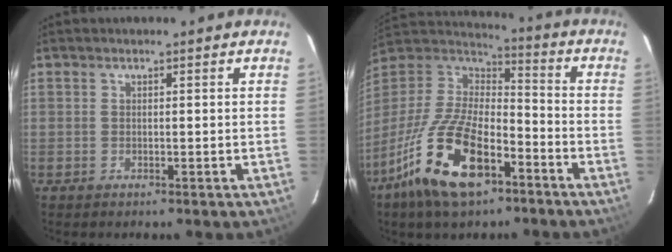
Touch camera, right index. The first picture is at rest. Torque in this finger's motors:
{"motor_torque": [1.82, -0.31, 1.05, 0.21]}